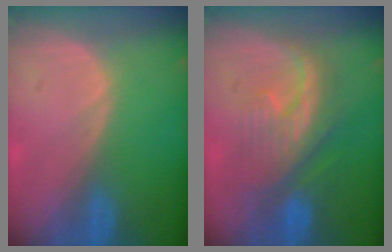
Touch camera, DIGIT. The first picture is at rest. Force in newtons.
{"total": 7.9, "press": 7.9, "slide": 1.1}